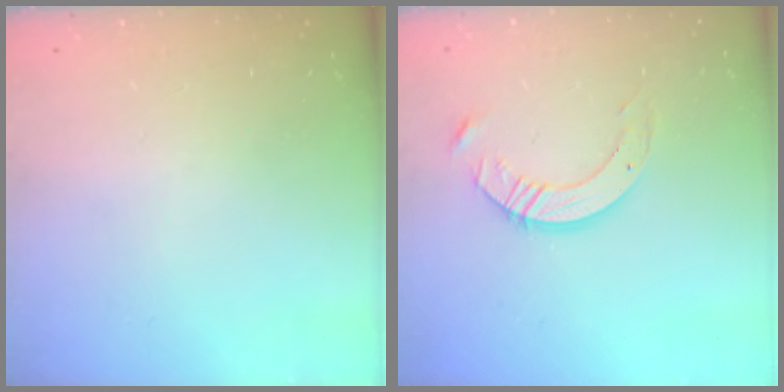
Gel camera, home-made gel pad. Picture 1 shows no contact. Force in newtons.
{"total": 9.2, "press": 9.1, "slide": 0.8}